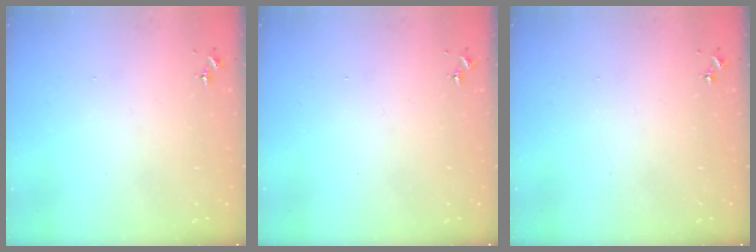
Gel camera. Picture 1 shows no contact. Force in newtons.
{"total": 0.0}
{"total": 0.0}